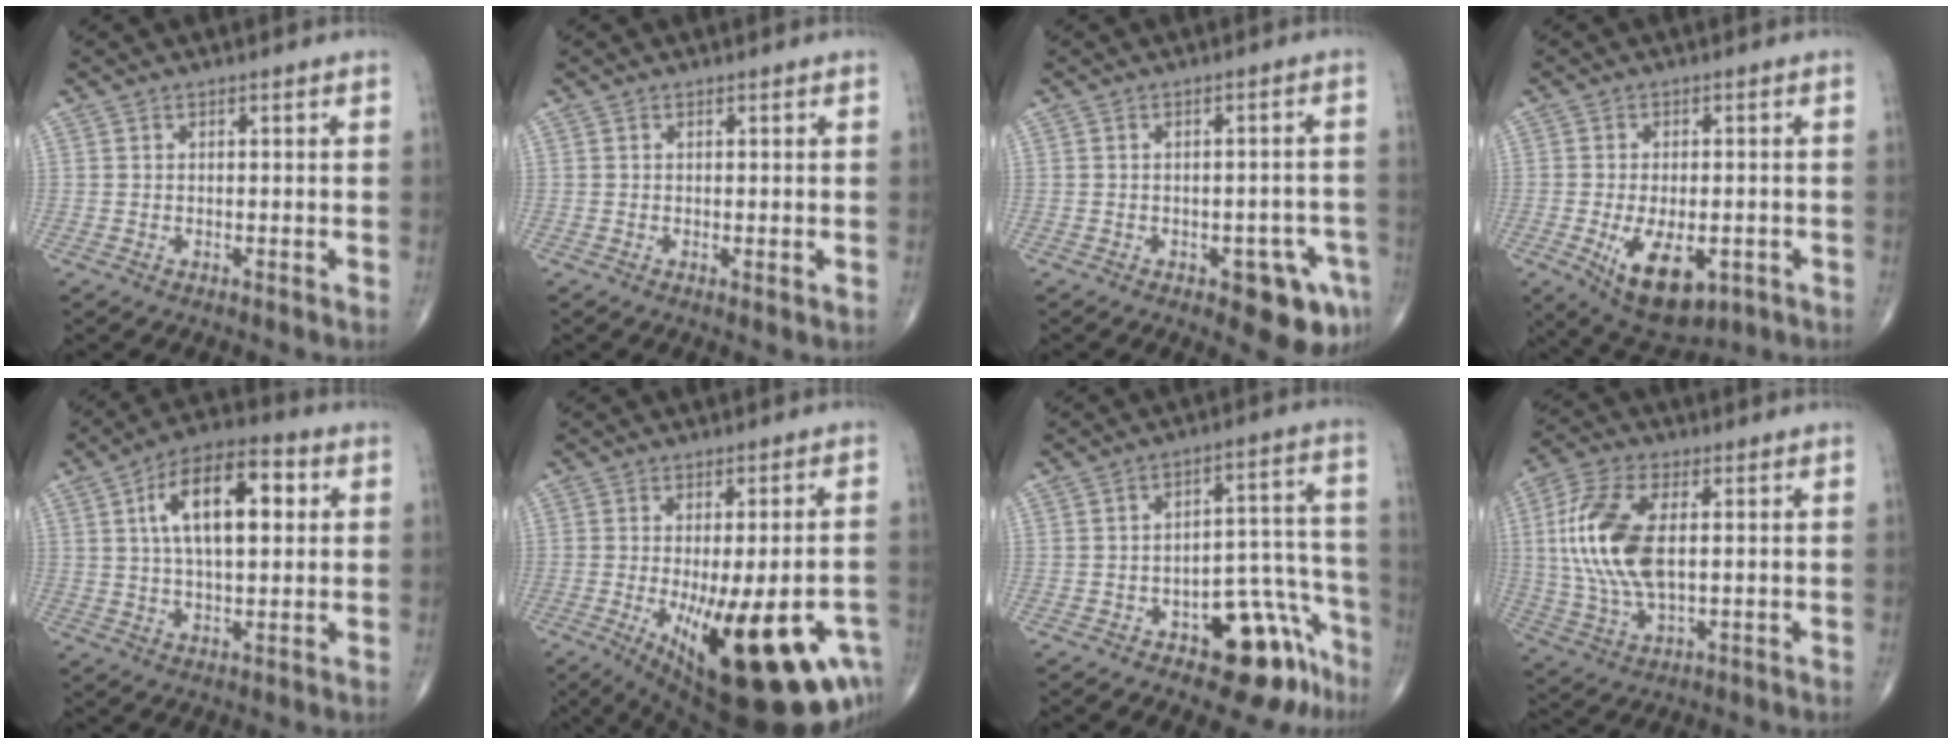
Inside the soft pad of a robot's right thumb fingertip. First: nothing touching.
{"total": 0.8, "force": [-0.1, 0.3, 0.7], "torque": [-0.016, -0.004, -0.001]}
{"total": 8.4, "force": [-4.0, 3.5, 6.5], "torque": [-0.054, 0.015, -0.042]}
{"total": 11.8, "force": [-4.0, 6.1, 9.3], "torque": [-0.139, -0.004, -0.046]}
{"total": 15.4, "force": [3.8, 7.2, 13.1], "torque": [-0.204, 0.012, 0.059]}
{"total": 24.5, "force": [-9.4, 8.4, 21.0], "torque": [-0.239, -0.015, -0.114]}
{"total": 13.8, "force": [-8.3, 6.5, 8.9], "torque": [-0.056, 0.086, -0.109]}
{"total": 15.6, "force": [1.8, 7.7, 13.4], "torque": [-0.292, 0.000, 0.036]}